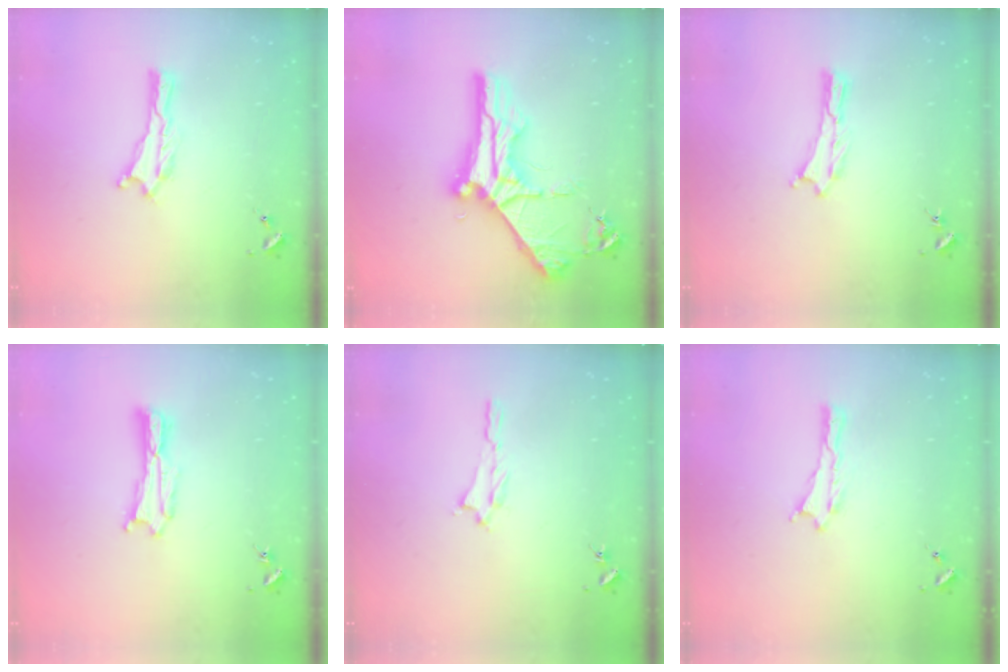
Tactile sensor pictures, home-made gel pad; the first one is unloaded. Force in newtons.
{"total": 10.4, "press": 10.3, "slide": 1.3}
{"total": 0.0}
{"total": 0.9, "press": 0.9, "slide": 0.2}
{"total": 1.2, "press": 1.2, "slide": 0.3}
{"total": 0.0}